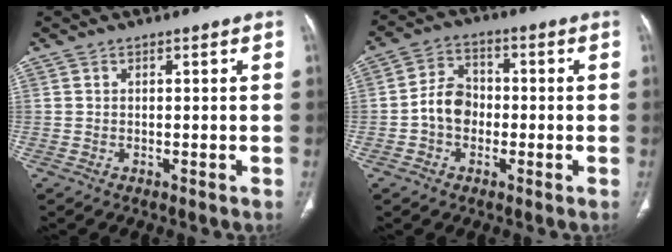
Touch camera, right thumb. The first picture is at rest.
{"total": 6.8, "force": [-1.3, 5.3, 4.0], "torque": [-0.053, 0.023, -0.036]}